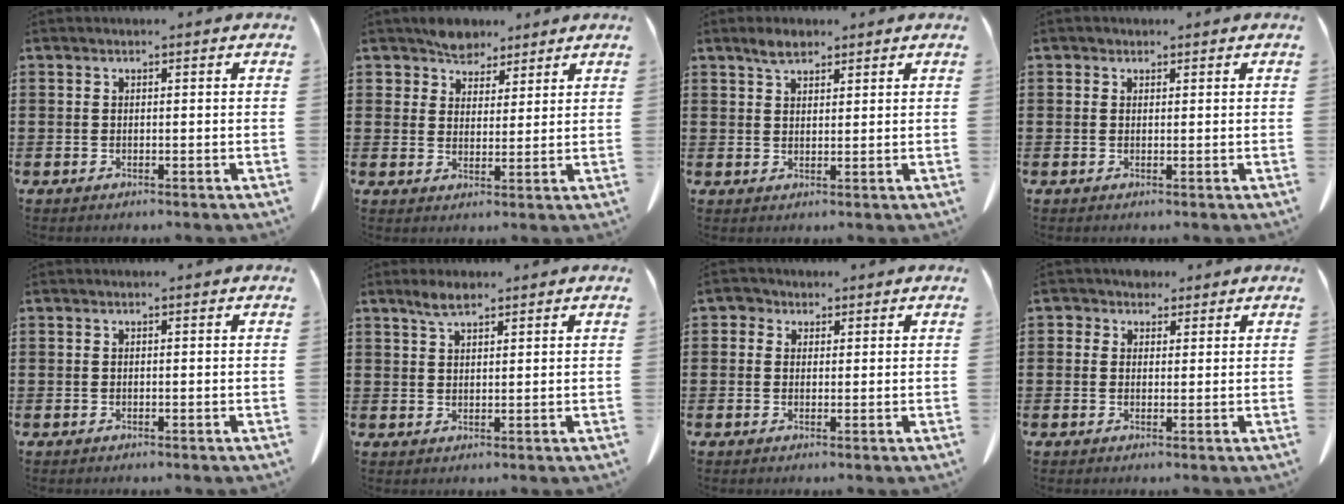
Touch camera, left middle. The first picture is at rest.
{"total": 5.0, "force": [4.3, 2.4, 0.3], "torque": [-0.026, -0.004, 0.083]}
{"total": 2.8, "force": [2.2, 1.0, 1.4], "torque": [-0.023, 0.001, 0.040]}
{"total": 0.7, "force": [0.5, 0.5, 0.0], "torque": [-0.003, 0.003, 0.009]}
{"total": 0.0}
{"total": 3.3, "force": [2.4, 1.0, 2.0], "torque": [-0.044, 0.004, 0.044]}
{"total": 1.7, "force": [1.0, 1.3, 0.2], "torque": [-0.011, 0.007, 0.018]}
{"total": 2.3, "force": [1.6, 1.6, 0.4], "torque": [-0.010, 0.007, 0.028]}